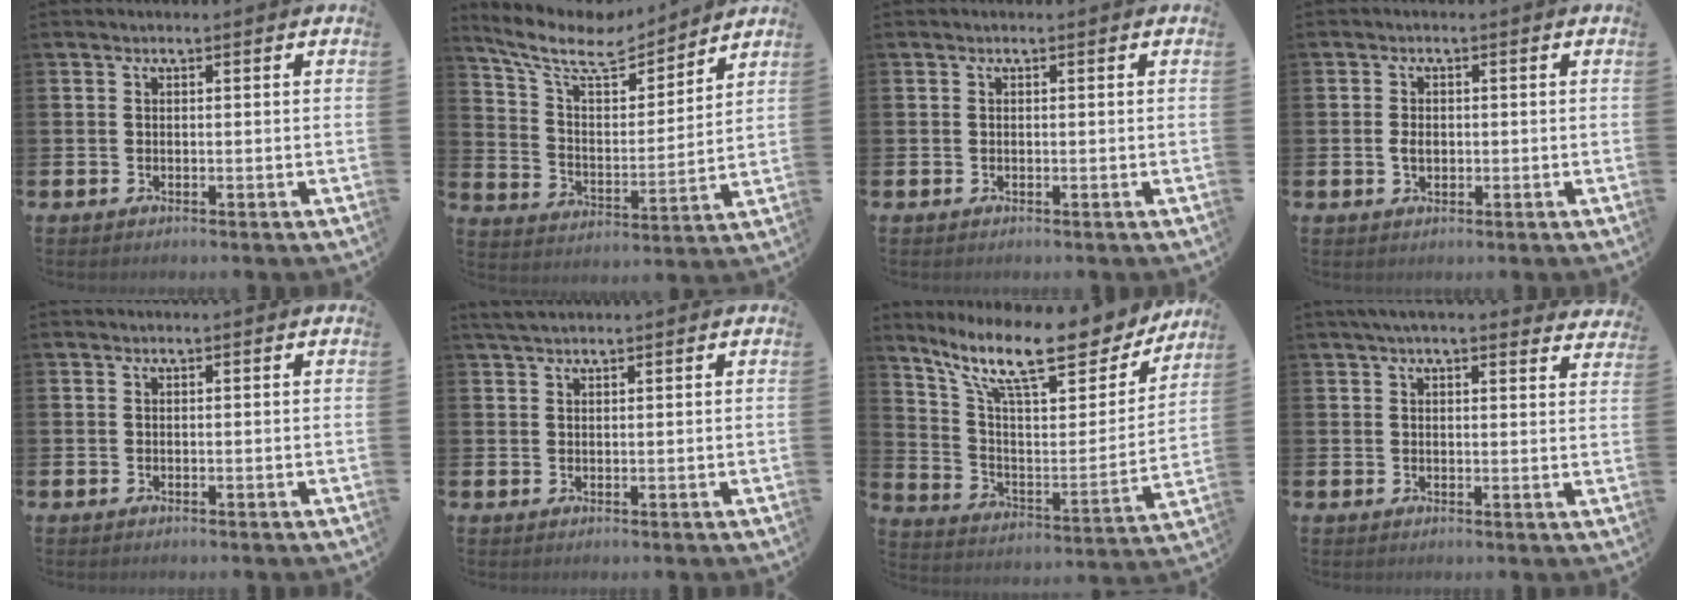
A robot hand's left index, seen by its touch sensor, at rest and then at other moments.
{"total": 10.2, "force": [8.9, 3.1, 3.8], "torque": [-0.113, -0.057, 0.155]}
{"total": 0.0}
{"total": 1.9, "force": [-0.1, 1.3, 1.3], "torque": [-0.017, 0.003, -0.006]}
{"total": 0.0}
{"total": 2.1, "force": [1.8, 0.6, 0.9], "torque": [-0.020, 0.004, 0.034]}
{"total": 13.8, "force": [10.8, 3.7, 7.7], "torque": [-0.172, -0.068, 0.183]}
{"total": 4.1, "force": [3.7, 0.6, 1.5], "torque": [-0.035, -0.009, 0.069]}